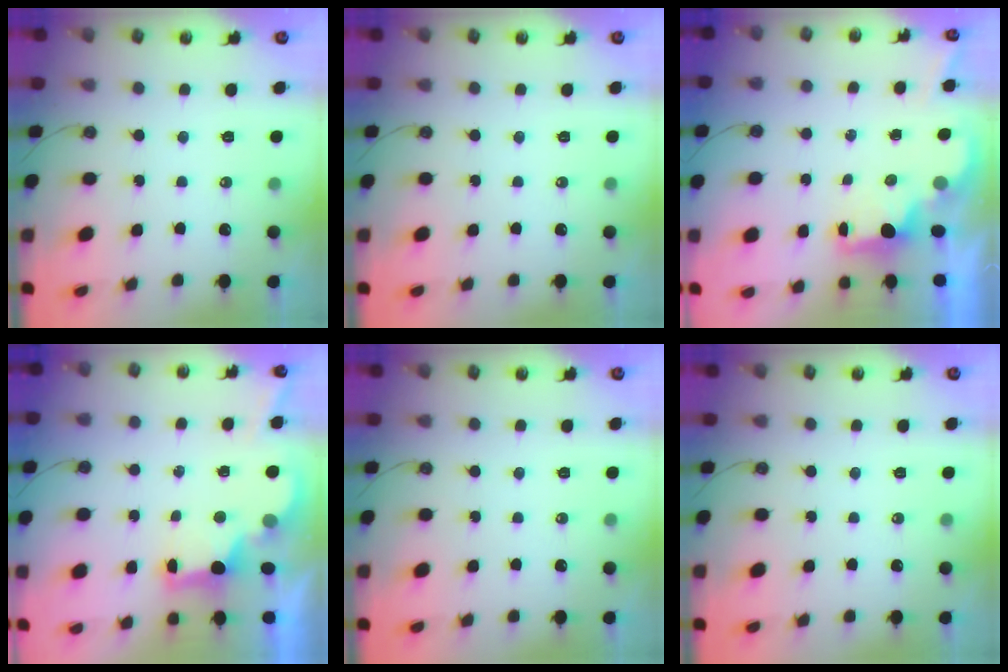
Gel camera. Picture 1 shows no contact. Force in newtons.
{"total": 0.0}
{"total": 1.7, "press": 1.6, "slide": 0.7}
{"total": 2.9, "press": 2.7, "slide": 0.9}
{"total": 0.0}
{"total": 0.0}